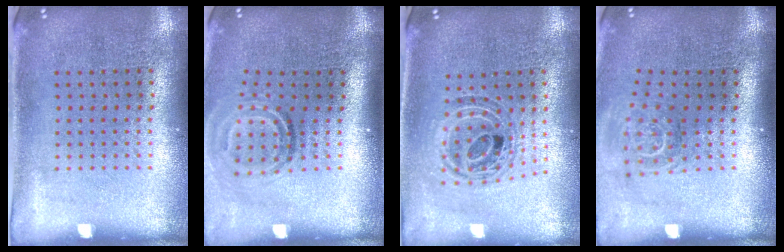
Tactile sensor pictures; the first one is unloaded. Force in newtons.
{"total": 1.9, "press": 1.3, "slide": 1.4}
{"total": 0.9, "press": 0.9, "slide": 0.2}
{"total": 1.7, "press": 1.2, "slide": 1.2}